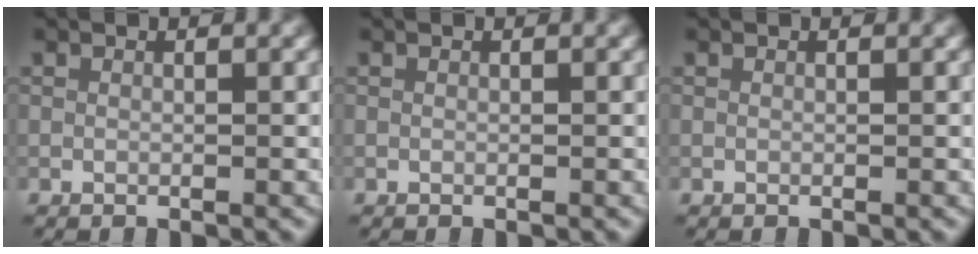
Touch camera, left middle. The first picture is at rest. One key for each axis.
{"total": 0.0}
{"total": 0.0}